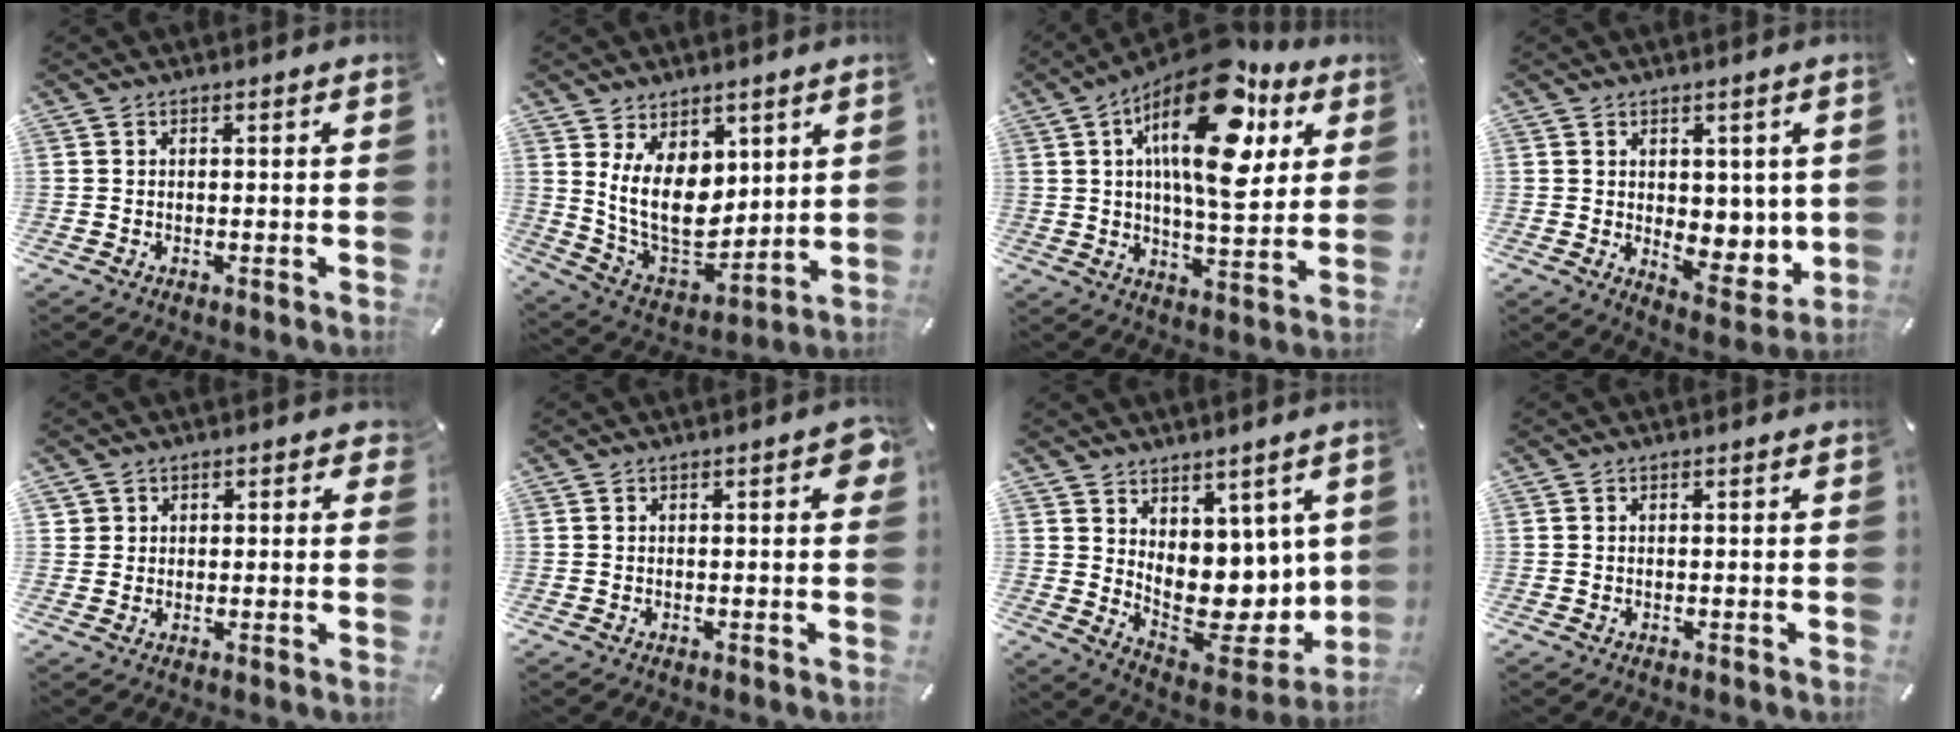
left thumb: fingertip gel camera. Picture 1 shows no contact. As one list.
[{"total": 13.8, "force": [4.2, 9.9, 8.6], "torque": [-0.167, -0.042, 0.083]}, {"total": 23.1, "force": [9.5, 9.8, 18.7], "torque": [-0.307, -0.045, 0.144]}, {"total": 7.6, "force": [0.9, 6.0, 4.6], "torque": [-0.028, -0.020, 0.025]}, {"total": 2.8, "force": [1.0, 2.6, 0.2], "torque": [0.012, -0.003, 0.014]}, {"total": 2.2, "force": [0.3, 0.9, 1.9], "torque": [-0.023, 0.001, 0.000]}, {"total": 10.5, "force": [2.4, 8.3, 6.0], "torque": [-0.074, -0.046, 0.067]}, {"total": 0.0}]